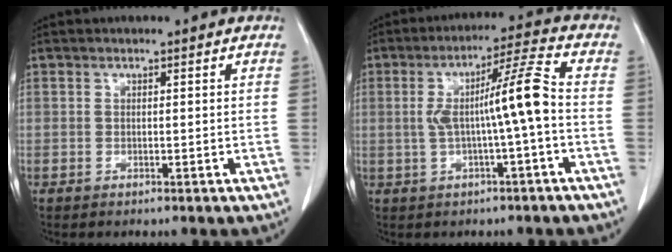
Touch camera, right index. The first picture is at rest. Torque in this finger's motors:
{"motor_torque": [1.54, -0.27, 0.68, 0.17]}